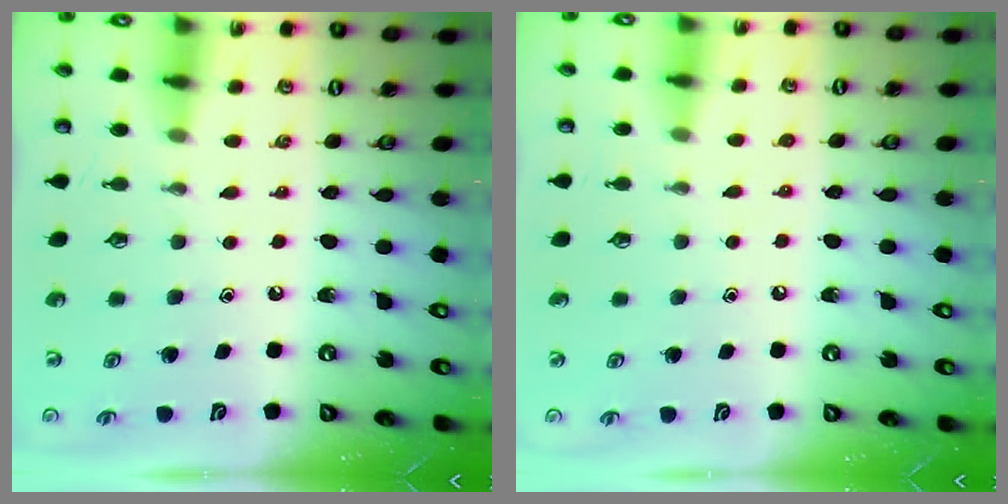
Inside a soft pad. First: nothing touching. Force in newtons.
{"total": 2.3, "press": 2.3, "slide": 0.3}